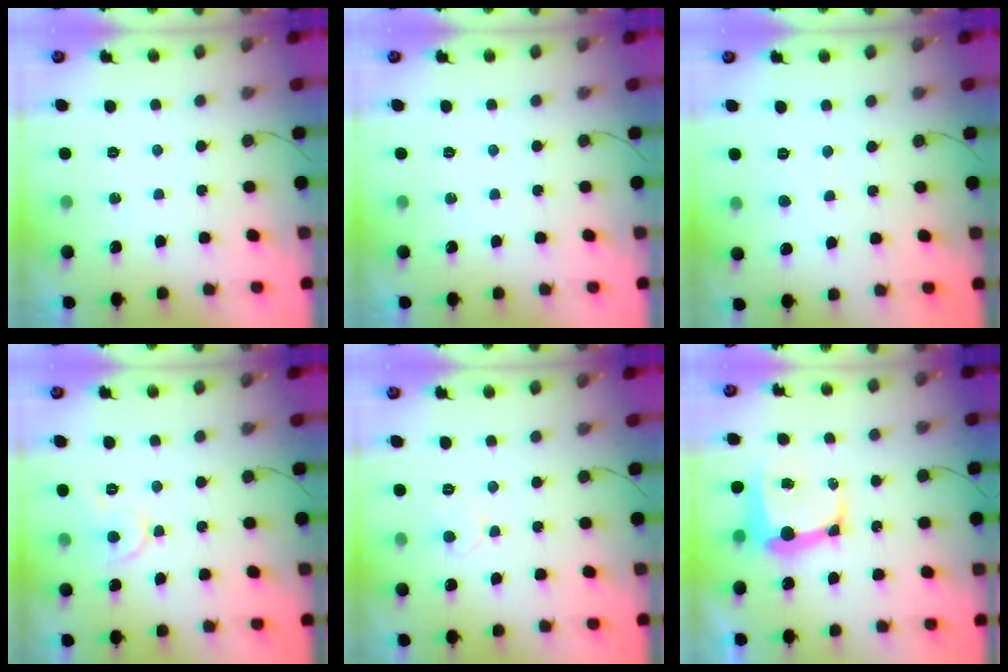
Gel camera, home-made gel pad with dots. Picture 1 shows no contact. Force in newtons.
{"total": 0.0}
{"total": 2.1, "press": 2.1, "slide": 0.2}
{"total": 6.0, "press": 6.0, "slide": 0.6}
{"total": 5.1, "press": 5.1, "slide": 0.5}
{"total": 10.2, "press": 10.2, "slide": 1.3}